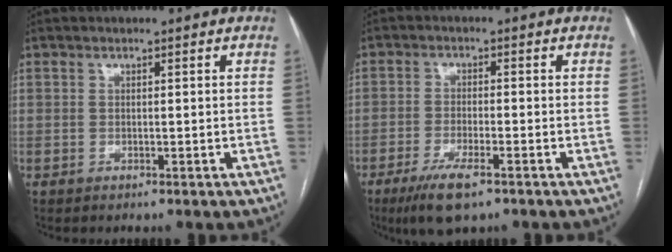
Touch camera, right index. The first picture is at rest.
{"total": 7.1, "force": [-4.5, 1.2, 5.4], "torque": [-0.104, -0.016, -0.076]}